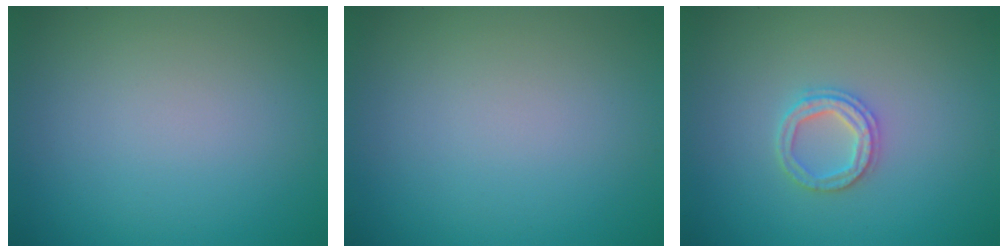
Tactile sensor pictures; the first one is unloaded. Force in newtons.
{"total": 0.0}
{"total": 2.4, "press": 2.4, "slide": 0.4}